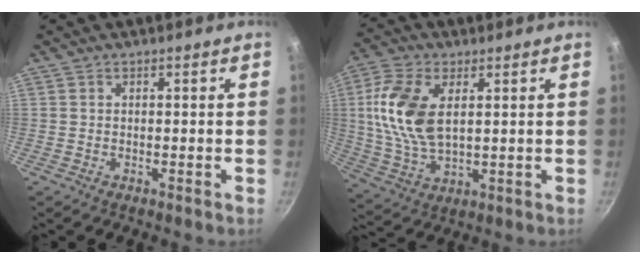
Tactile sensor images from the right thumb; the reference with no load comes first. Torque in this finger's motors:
{"motor_torque": [-0.18, 0.70, 0.37, 0.37, 0.33]}